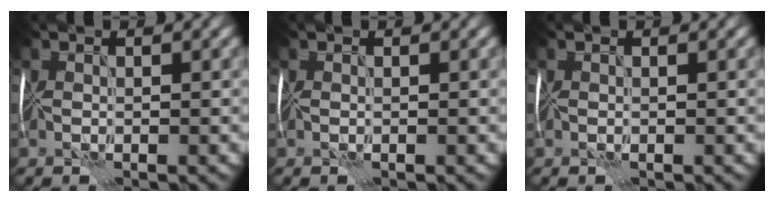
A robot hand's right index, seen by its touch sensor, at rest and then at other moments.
{"total": 0.0}
{"total": 0.0}